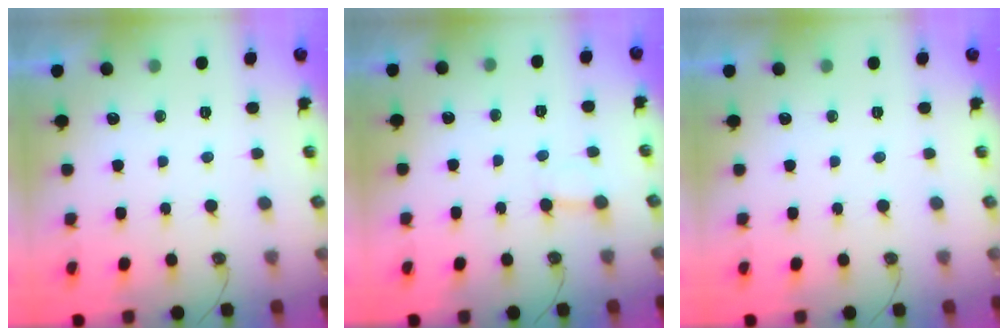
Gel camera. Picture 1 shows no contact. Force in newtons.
{"total": 5.2, "press": 5.1, "slide": 0.5}
{"total": 0.0}